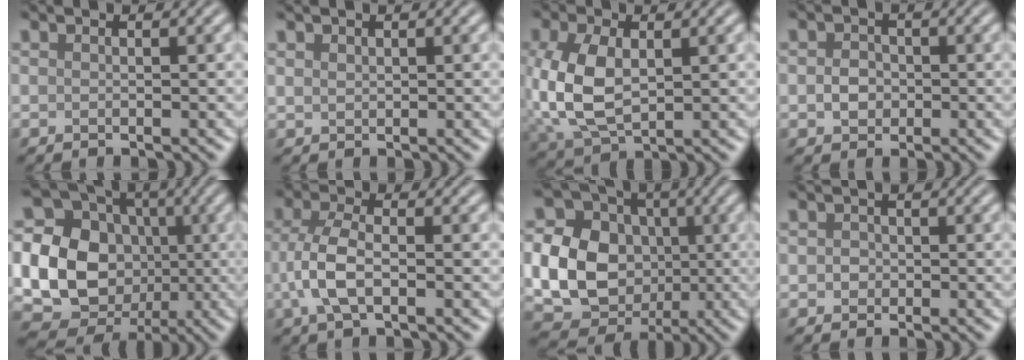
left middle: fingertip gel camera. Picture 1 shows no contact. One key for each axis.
{"total": 0.6, "fx": 0.4, "fy": 0.4, "fz": 0.2, "tx": -0.006, "ty": 0.002, "tz": 0.011}
{"total": 7.2, "fx": 0.2, "fy": 4.4, "fz": 5.7, "tx": -0.151, "ty": 0.001, "tz": 0.009}
{"total": 1.9, "fx": -0.3, "fy": 1.6, "fz": 1.0, "tx": -0.016, "ty": 0.005, "tz": -0.009}
{"total": 23.1, "fx": -0.7, "fy": 21.3, "fz": 9.0, "tx": -0.224, "ty": 0.021, "tz": -0.063}
{"total": 4.1, "fx": -0.8, "fy": 1.9, "fz": 3.6, "tx": -0.091, "ty": 0.006, "tz": -0.019}
{"total": 17.2, "fx": 0.0, "fy": 15.7, "fz": 7.1, "tx": -0.177, "ty": 0.018, "tz": -0.028}
{"total": 1.5, "fx": 0.3, "fy": 1.3, "fz": 0.7, "tx": 0.004, "ty": 0.012, "tz": -0.010}